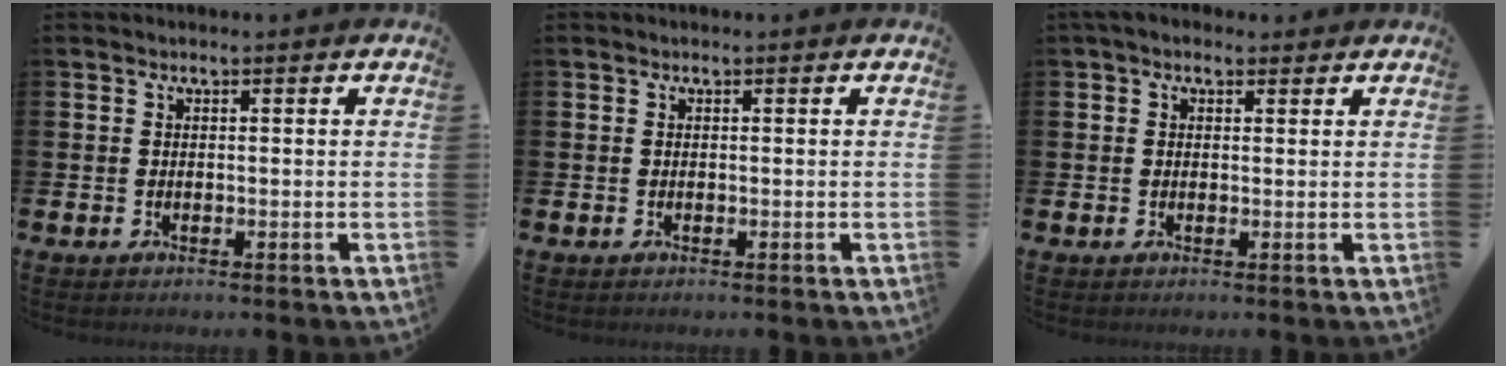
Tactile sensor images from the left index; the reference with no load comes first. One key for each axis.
{"total": 0.0}
{"total": 1.9, "fx": 1.2, "fy": 1.2, "fz": 0.7, "tx": -0.002, "ty": 0.005, "tz": 0.018}